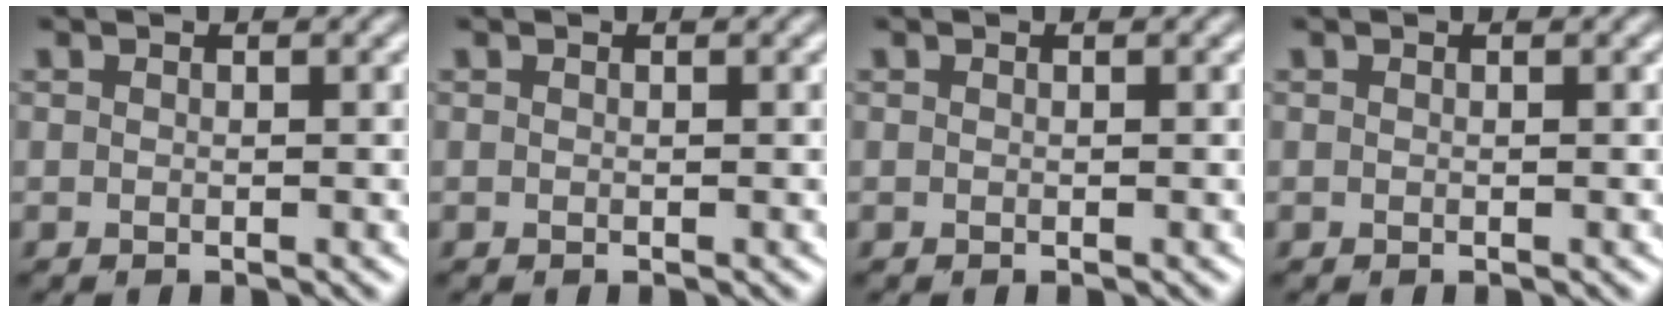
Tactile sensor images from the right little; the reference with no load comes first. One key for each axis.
{"total": 0.0}
{"total": 0.0}
{"total": 0.0}